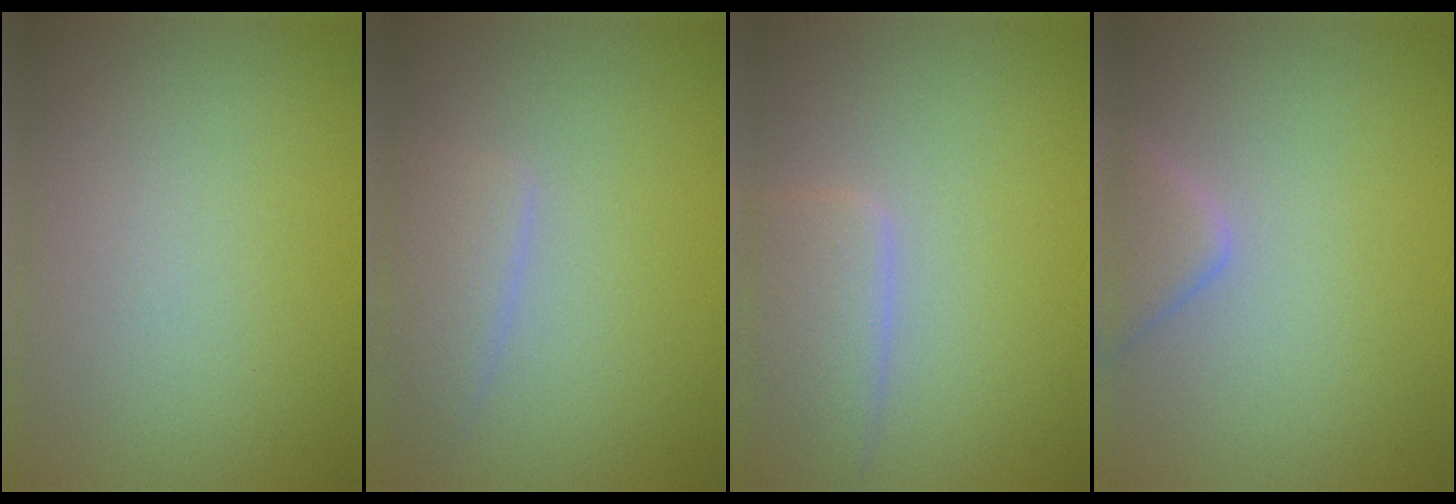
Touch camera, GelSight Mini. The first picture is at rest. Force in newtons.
{"total": 2.5, "press": 2.5, "slide": 0.1}
{"total": 3.7, "press": 3.7, "slide": 0.2}
{"total": 2.8, "press": 2.8, "slide": 0.3}